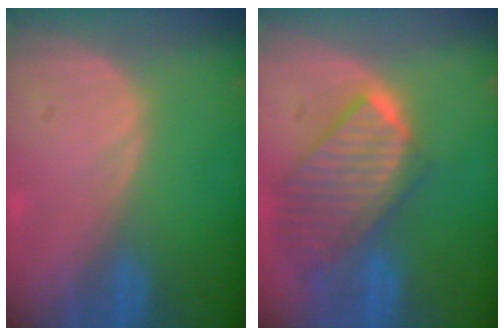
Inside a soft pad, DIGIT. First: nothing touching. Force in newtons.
{"total": 9.8, "press": 8.6, "slide": 4.8}